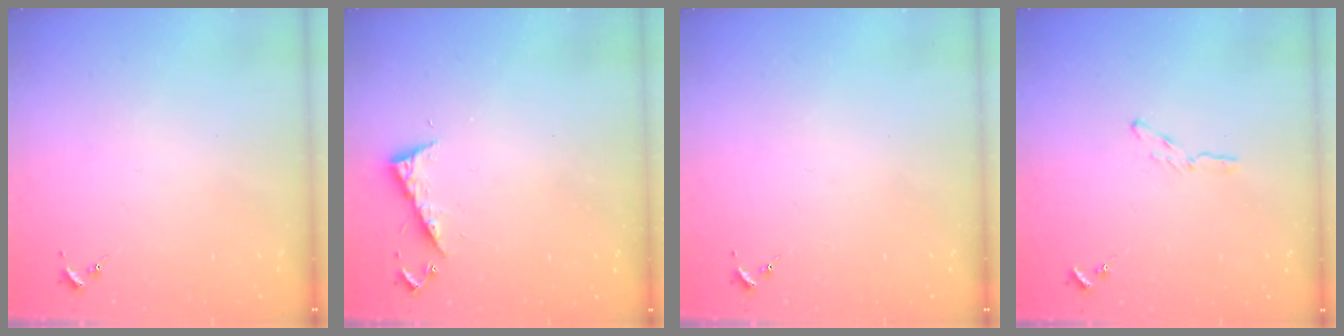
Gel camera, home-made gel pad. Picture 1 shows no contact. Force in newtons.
{"total": 7.2, "press": 7.1, "slide": 0.6}
{"total": 0.0}
{"total": 3.0, "press": 3.0, "slide": 0.3}